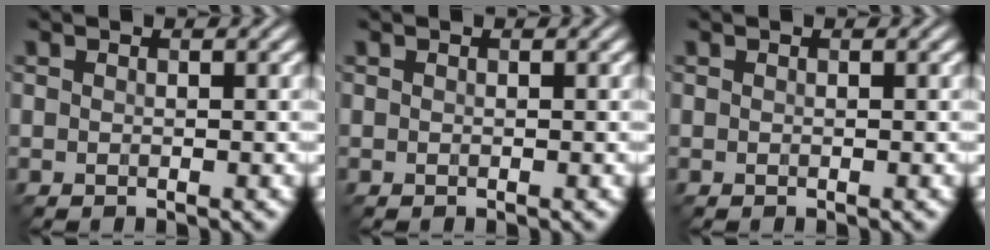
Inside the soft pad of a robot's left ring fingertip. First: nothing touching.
{"total": 0.0}
{"total": 0.0}